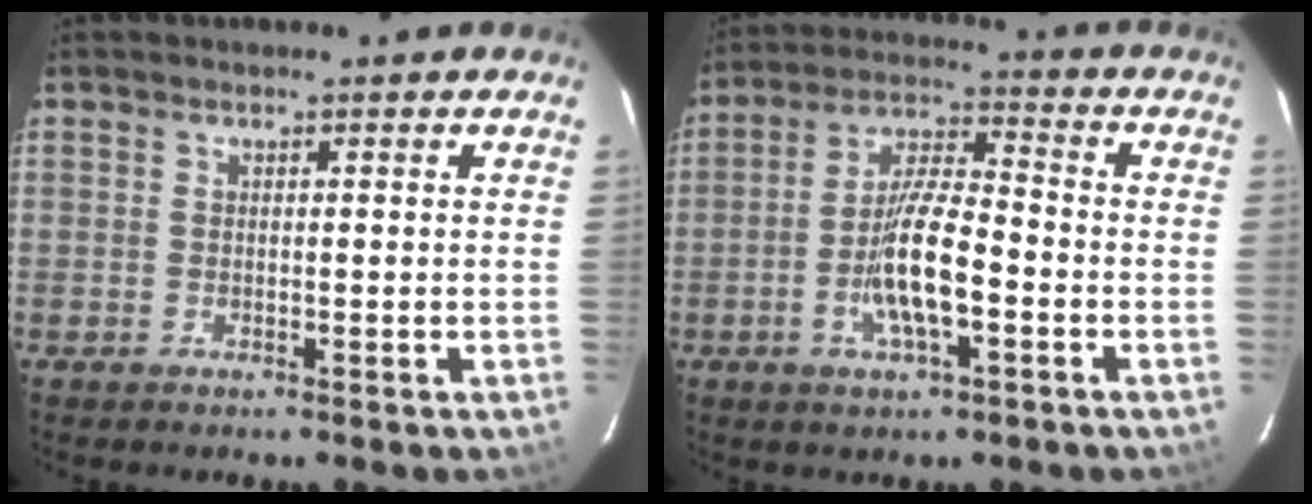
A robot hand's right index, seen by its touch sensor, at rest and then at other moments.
{"total": 10.8, "force": [-3.5, 2.8, 9.8], "torque": [-0.194, 0.003, -0.066]}